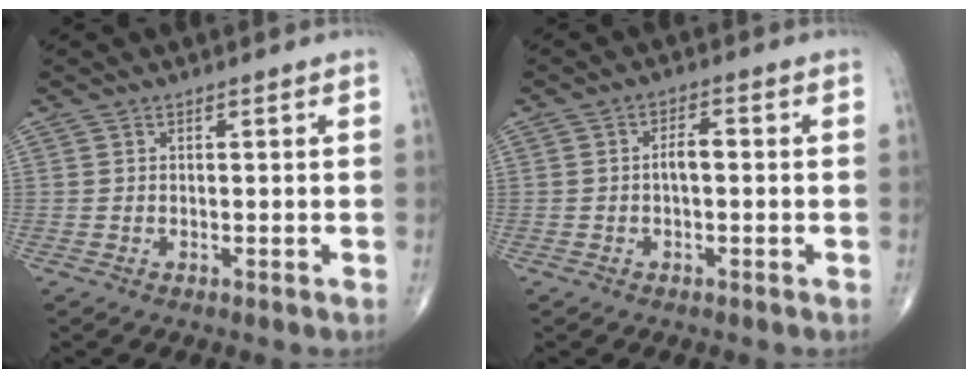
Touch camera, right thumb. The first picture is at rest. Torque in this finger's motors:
{"motor_torque": [0.79, 0.85, 0.60, 0.08, 0.03]}